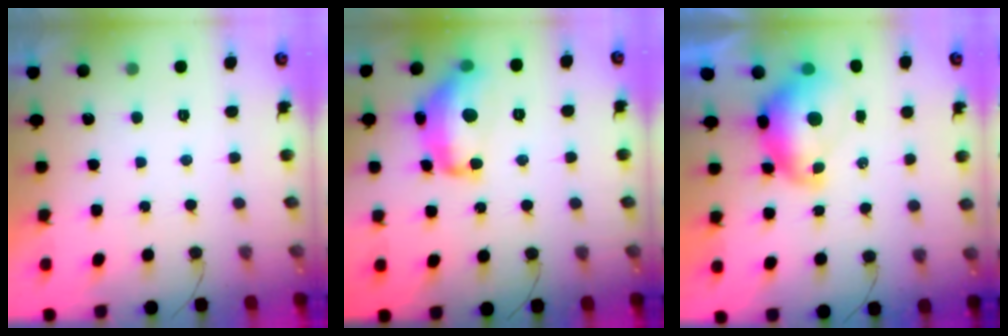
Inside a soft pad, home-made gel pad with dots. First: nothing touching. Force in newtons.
{"total": 15.3, "press": 15.2, "slide": 1.3}
{"total": 9.8, "press": 9.8, "slide": 1.1}